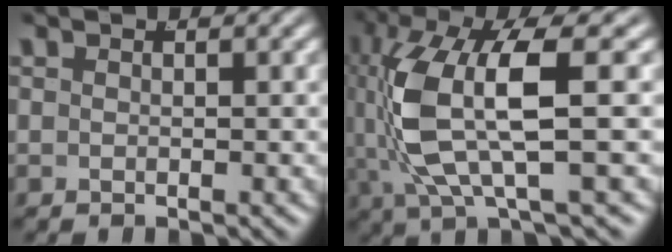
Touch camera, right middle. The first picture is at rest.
{"total": 8.1, "force": [0.0, 3.3, 7.5], "torque": [-0.175, -0.012, 0.015]}